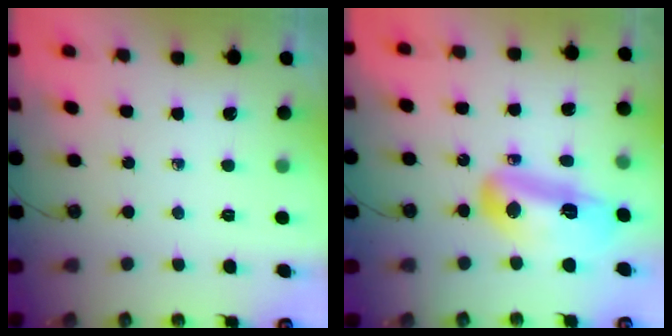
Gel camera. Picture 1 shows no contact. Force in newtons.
{"total": 24.1, "press": 17.4, "slide": 16.6}